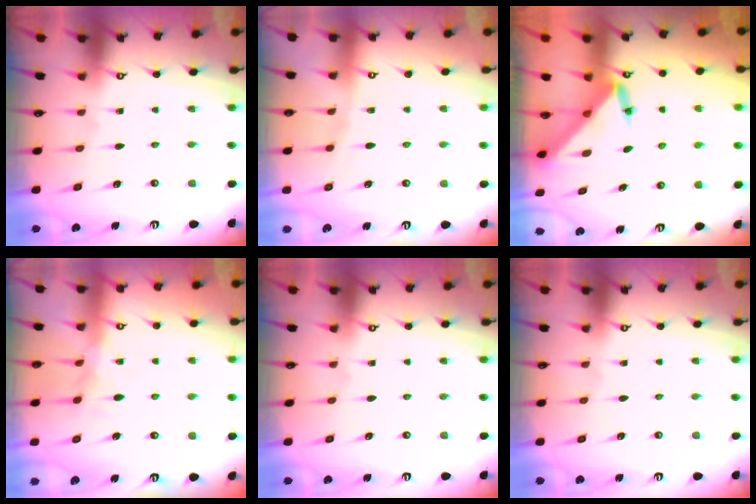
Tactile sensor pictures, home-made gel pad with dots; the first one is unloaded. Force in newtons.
{"total": 3.0, "press": 2.9, "slide": 0.6}
{"total": 3.2, "press": 3.2, "slide": 0.0}
{"total": 9.1, "press": 9.1, "slide": 0.8}
{"total": 0.0}
{"total": 0.0}